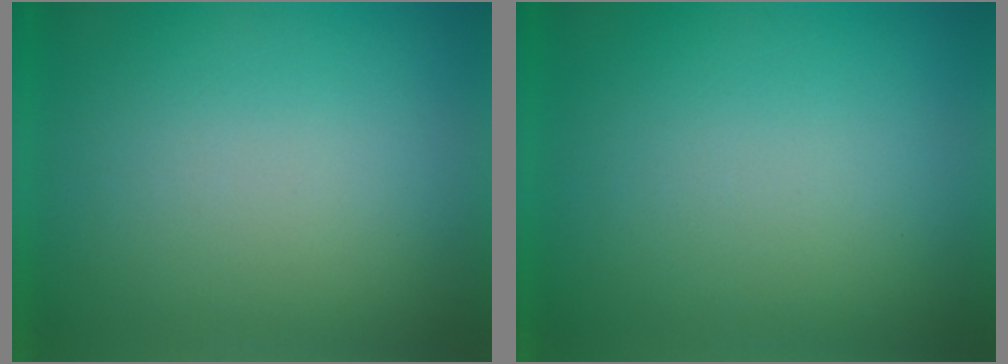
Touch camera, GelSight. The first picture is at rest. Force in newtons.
{"total": 0.0}